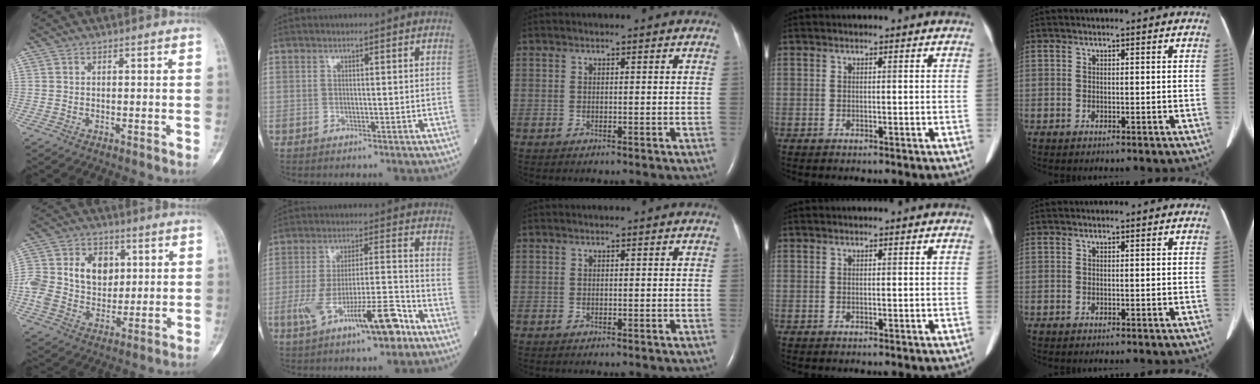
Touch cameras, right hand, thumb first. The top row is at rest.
{"thumb": {"total": 16.8, "force": [2.7, 13.0, 10.2], "torque": [-0.185, 0.014, 0.056]}, "index": {"total": 13.8, "force": [-6.7, 2.7, 11.8], "torque": [-0.208, 0.003, -0.105]}}